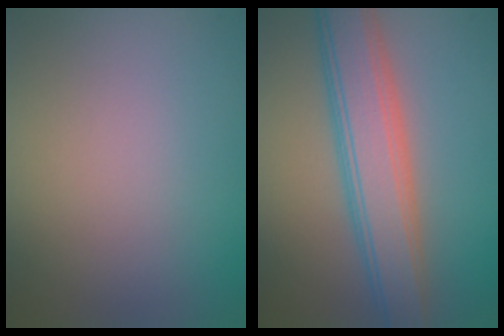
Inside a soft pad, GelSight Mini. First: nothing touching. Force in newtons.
{"total": 6.5, "press": 6.5, "slide": 0.1}